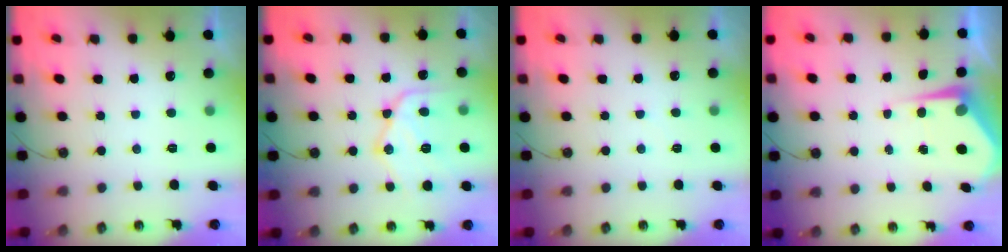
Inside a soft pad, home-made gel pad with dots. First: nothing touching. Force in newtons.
{"total": 16.0, "press": 16.0, "slide": 1.6}
{"total": 3.5, "press": 3.5, "slide": 0.5}
{"total": 5.9, "press": 5.9, "slide": 0.4}